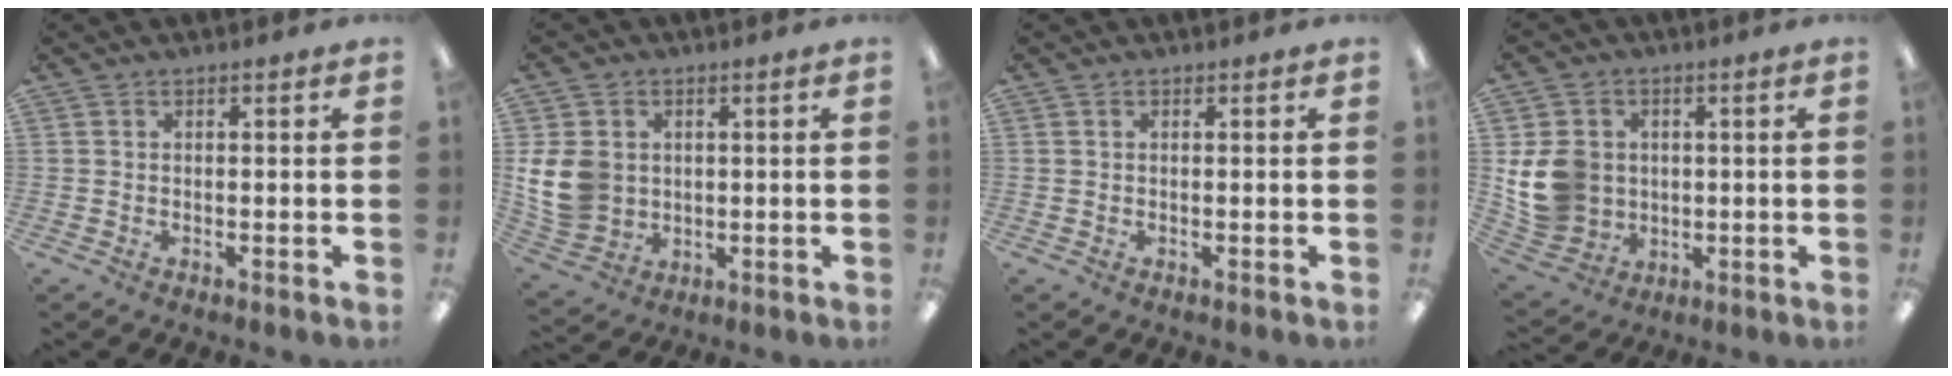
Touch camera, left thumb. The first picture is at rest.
{"total": 11.1, "force": [1.4, 9.4, 5.8], "torque": [-0.131, 0.012, 0.032]}
{"total": 0.0}
{"total": 11.2, "force": [0.8, 10.1, 4.8], "torque": [-0.114, 0.009, 0.023]}